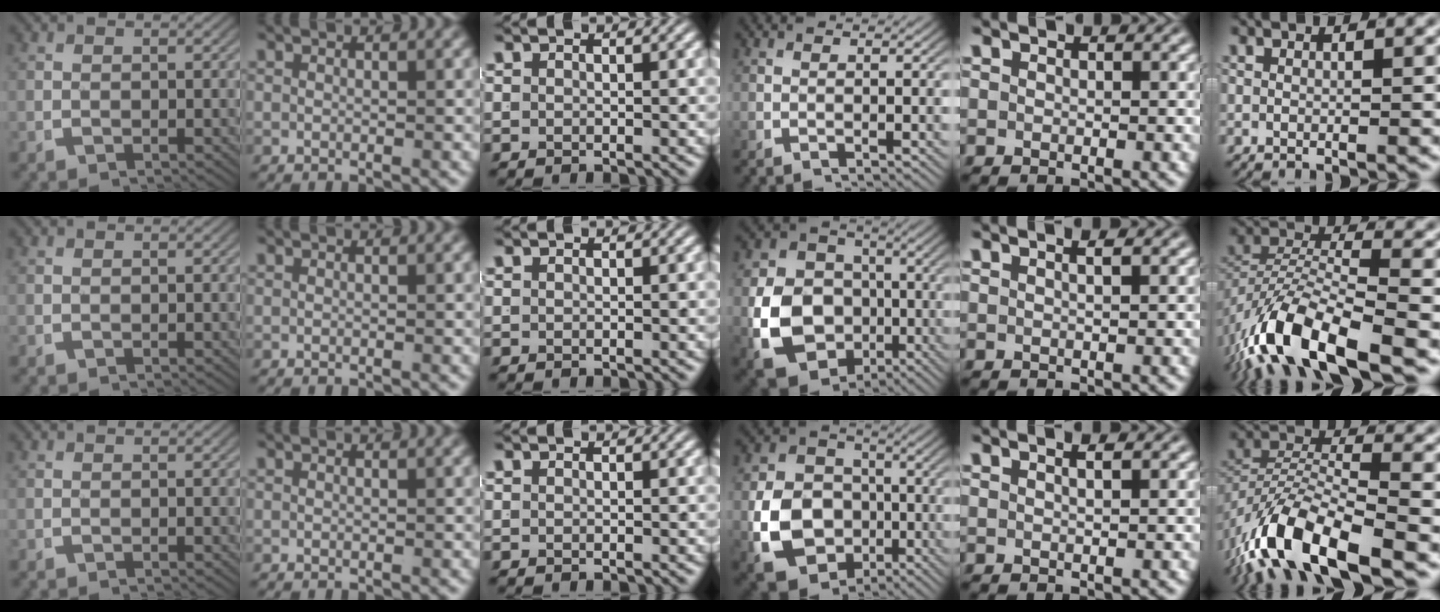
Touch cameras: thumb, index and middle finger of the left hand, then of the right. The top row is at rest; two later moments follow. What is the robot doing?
{"motion": "lift_and_place", "object": "jacket"}